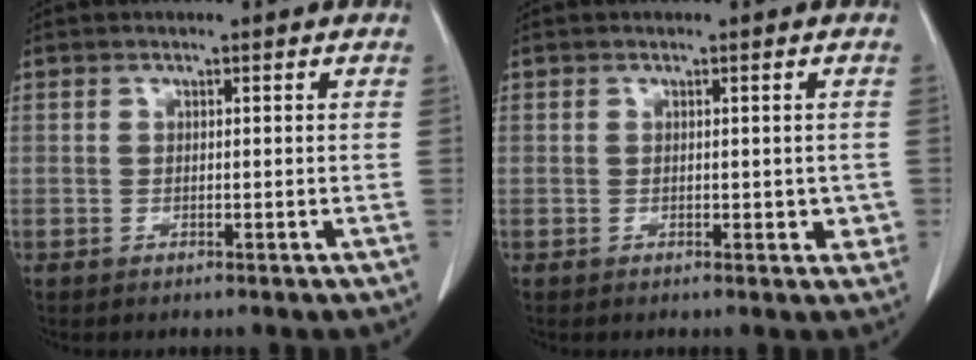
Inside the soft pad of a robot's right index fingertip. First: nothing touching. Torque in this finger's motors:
{"motor_torque": [0.11, 0.14, 0.07, 0.05]}